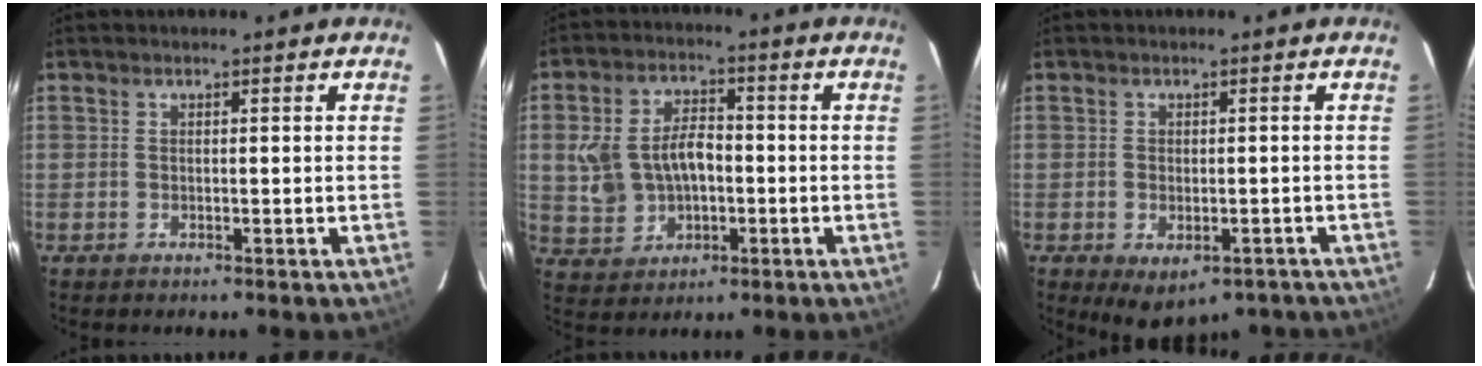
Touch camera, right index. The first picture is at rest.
{"total": 10.8, "force": [-0.7, 7.7, 7.6], "torque": [-0.165, 0.018, 0.003]}
{"total": 8.5, "force": [-5.1, 4.7, 4.8], "torque": [-0.082, -0.016, -0.054]}